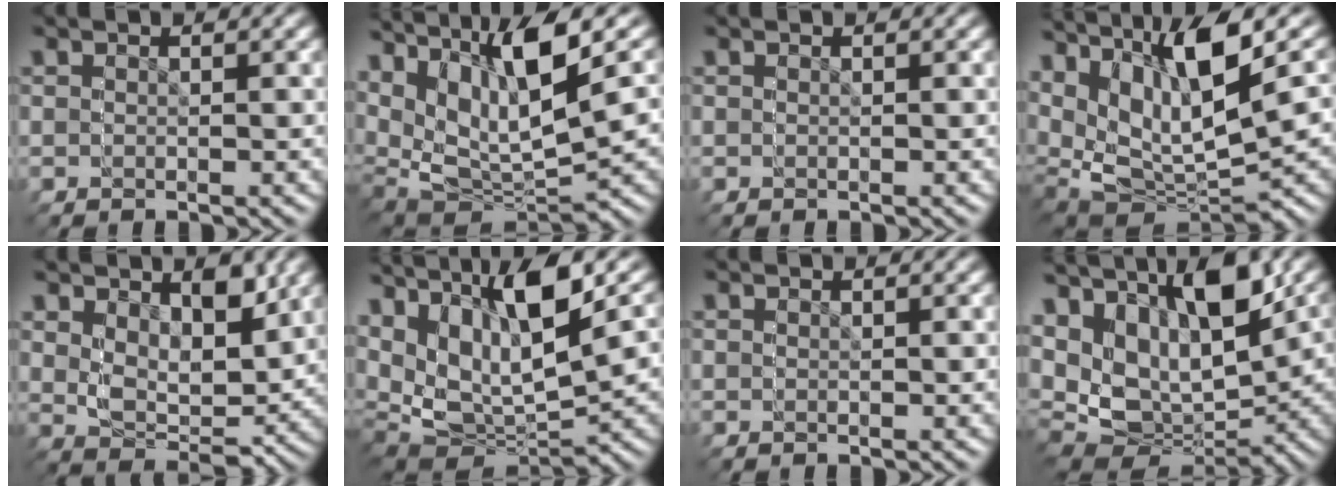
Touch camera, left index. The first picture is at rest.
{"total": 6.0, "force": [1.3, 4.9, 3.3], "torque": [-0.094, -0.023, 0.030]}
{"total": 0.0}
{"total": 7.3, "force": [1.0, 5.8, 4.3], "torque": [-0.111, -0.028, 0.026]}
{"total": 5.3, "force": [4.8, 2.2, -0.2], "torque": [-0.017, 0.005, 0.068]}
{"total": 6.8, "force": [1.3, 5.5, 3.8], "torque": [-0.109, -0.018, 0.029]}
{"total": 0.0}
{"total": 8.9, "force": [1.1, 7.1, 5.2], "torque": [-0.125, -0.013, 0.025]}